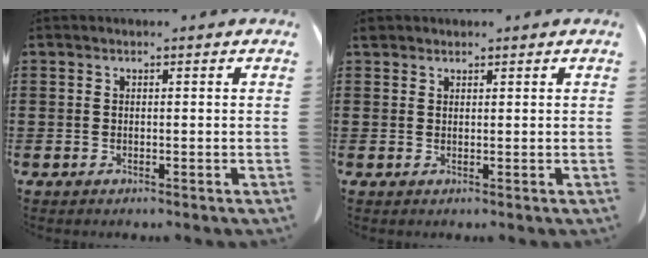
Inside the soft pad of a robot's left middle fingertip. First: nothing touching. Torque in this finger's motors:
{"motor_torque": [0.21, 0.24, 0.00, 0.01]}